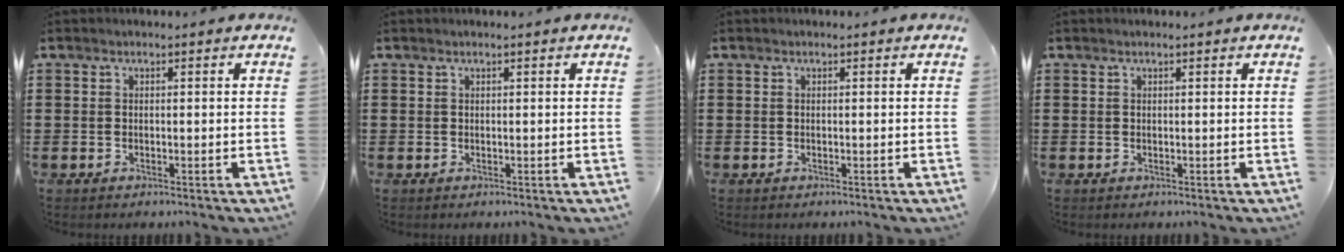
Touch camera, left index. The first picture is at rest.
{"total": 0.0}
{"total": 0.0}
{"total": 0.0}